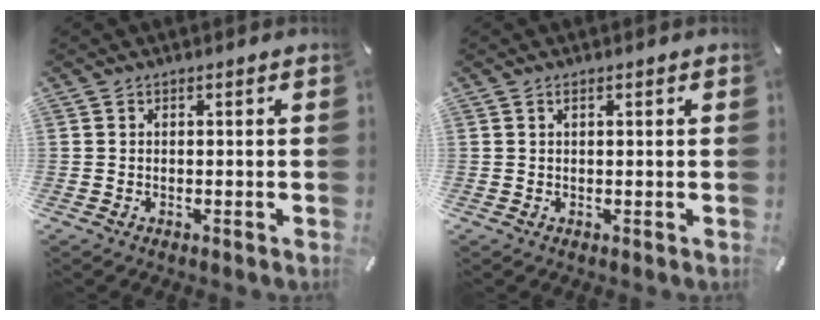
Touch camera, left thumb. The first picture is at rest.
{"total": 1.0, "force": [0.3, 0.2, 0.9], "torque": [-0.016, 0.001, 0.005]}